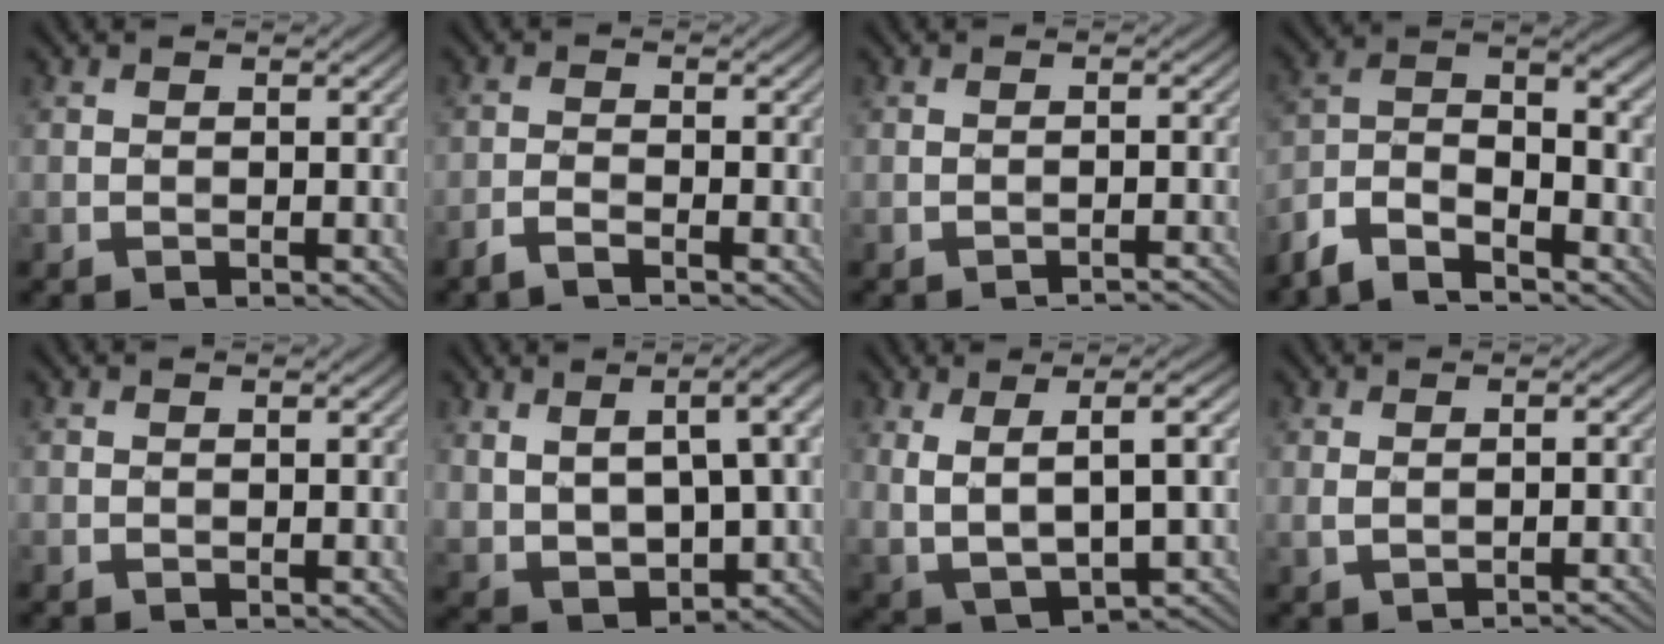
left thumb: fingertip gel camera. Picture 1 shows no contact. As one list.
[{"total": 2.1, "force": [-1.7, 0.2, 1.2], "torque": [-0.025, 0.000, -0.042]}, {"total": 2.0, "force": [-1.4, 0.3, 1.4], "torque": [-0.012, 0.012, -0.032]}, {"total": 8.8, "force": [-5.6, 3.4, 5.8], "torque": [-0.109, -0.003, -0.128]}, {"total": 0.0}, {"total": 10.4, "force": [2.2, 5.3, 8.7], "torque": [-0.179, -0.010, 0.057]}, {"total": 8.2, "force": [2.1, 2.9, 7.4], "torque": [-0.160, -0.003, 0.046]}, {"total": 2.3, "force": [-0.6, 0.7, 2.1], "torque": [-0.031, 0.004, -0.016]}]